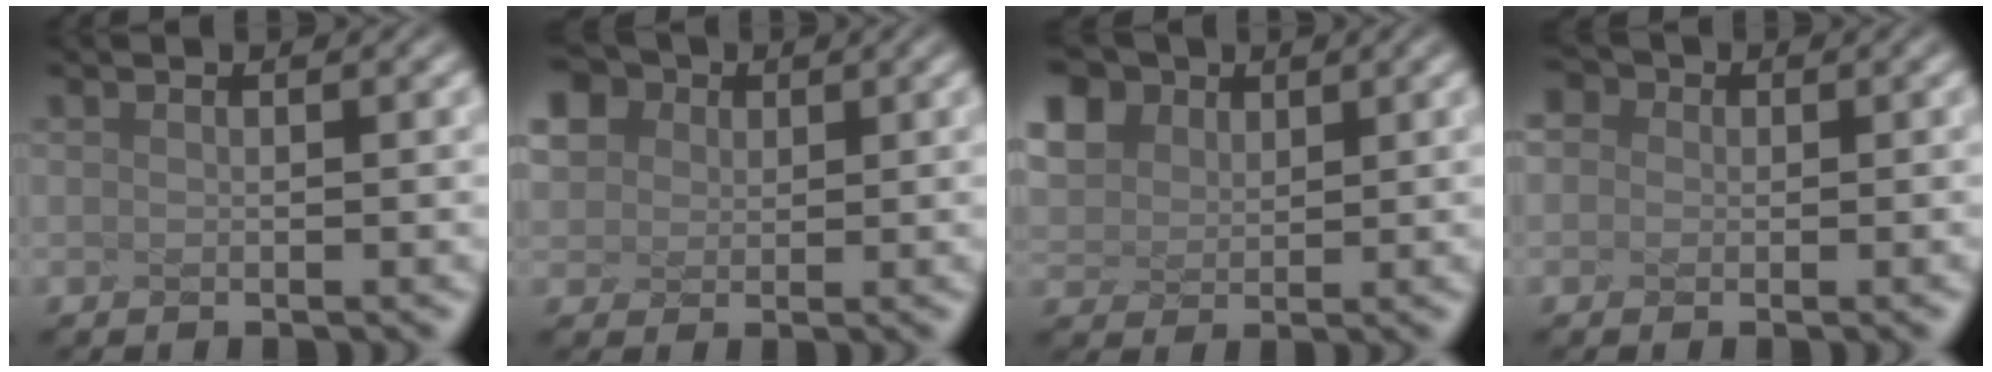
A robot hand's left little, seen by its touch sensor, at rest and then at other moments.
{"total": 3.5, "force": [1.8, 2.8, 1.0], "torque": [-0.084, 0.014, 0.062]}
{"total": 5.9, "force": [3.6, 4.1, 2.4], "torque": [-0.128, 0.022, 0.099]}
{"total": 1.8, "force": [0.6, 1.6, 0.5], "torque": [-0.026, 0.015, 0.018]}